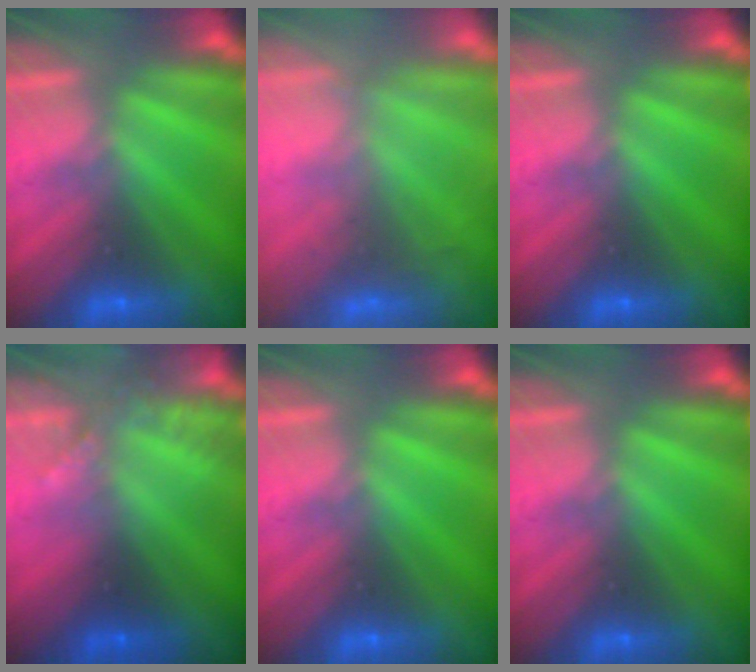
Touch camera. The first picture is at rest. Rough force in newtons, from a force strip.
{"total": 7.5}
{"total": 0.0}
{"total": 2.1}
{"total": 0.0}
{"total": 0.0}